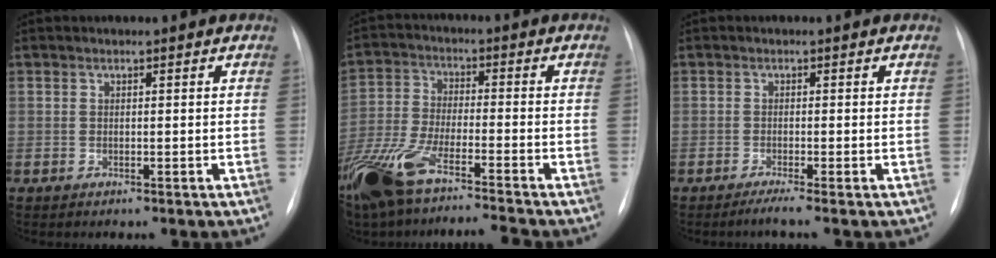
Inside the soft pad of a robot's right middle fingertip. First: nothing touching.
{"total": 15.1, "force": [-11.6, 1.4, 9.5], "torque": [-0.209, -0.031, -0.214]}
{"total": 1.7, "force": [-1.3, -0.6, 1.0], "torque": [-0.021, -0.002, -0.027]}